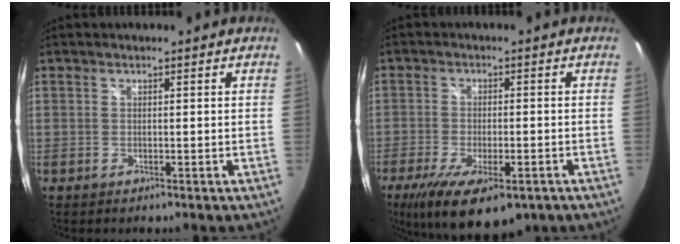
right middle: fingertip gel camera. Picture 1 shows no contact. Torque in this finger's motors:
{"motor_torque": [1.10, -1.04, 0.30, 0.12]}